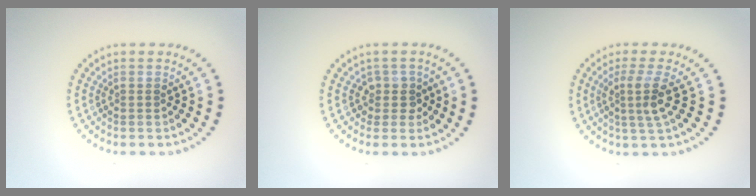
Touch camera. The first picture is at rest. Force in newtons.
{"total": 1.7, "press": 1.4, "slide": 1.0}
{"total": 2.7, "press": 2.0, "slide": 1.8}